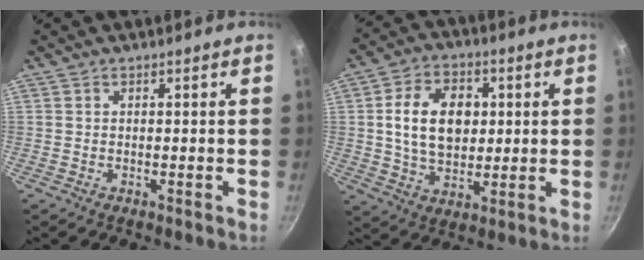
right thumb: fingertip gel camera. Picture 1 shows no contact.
{"total": 13.4, "force": [1.9, 9.5, 9.2], "torque": [-0.131, 0.003, 0.031]}